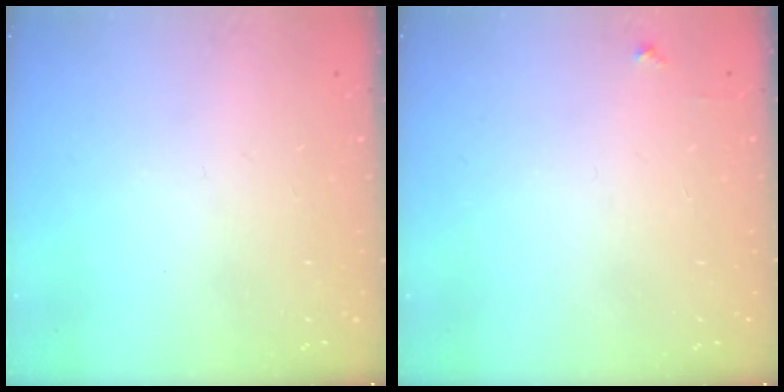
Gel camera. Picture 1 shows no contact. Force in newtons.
{"total": 4.7, "press": 4.6, "slide": 0.5}